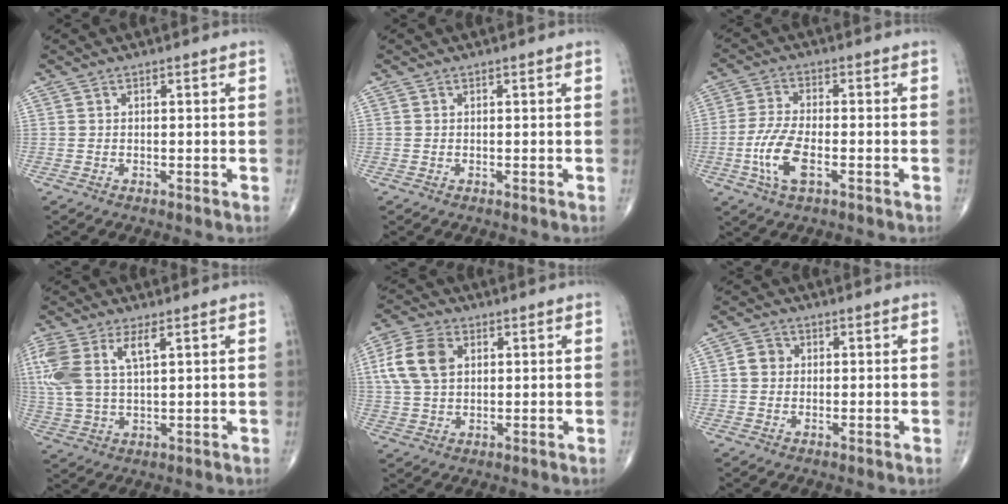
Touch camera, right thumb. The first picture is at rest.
{"total": 0.0}
{"total": 8.3, "force": [-2.7, 3.3, 7.1], "torque": [-0.159, 0.009, -0.053]}
{"total": 12.3, "force": [4.2, 5.7, 10.0], "torque": [-0.240, 0.006, 0.091]}
{"total": 10.0, "force": [2.6, 6.7, 7.0], "torque": [-0.140, 0.006, 0.047]}
{"total": 3.0, "force": [0.2, 2.7, 1.3], "torque": [-0.011, 0.006, -0.003]}